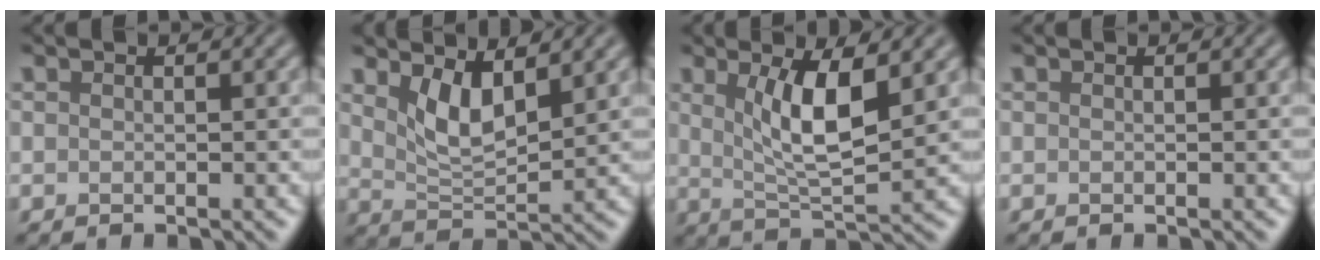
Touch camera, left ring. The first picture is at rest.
{"total": 4.0, "force": [2.1, 1.5, 3.1], "torque": [-0.065, -0.010, 0.043]}
{"total": 5.6, "force": [1.7, 1.5, 5.2], "torque": [-0.094, -0.010, 0.034]}
{"total": 0.0}